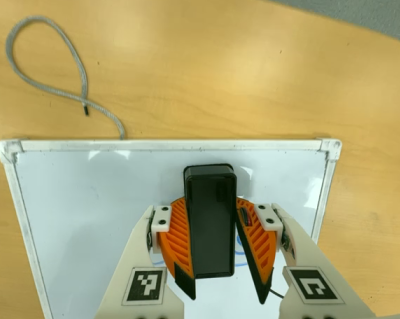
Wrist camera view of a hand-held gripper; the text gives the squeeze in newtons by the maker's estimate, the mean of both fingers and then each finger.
{"total": 10.4, "left": 11.5, "right": 9.3}